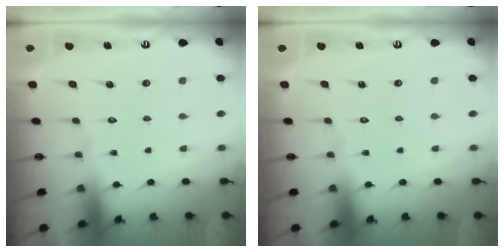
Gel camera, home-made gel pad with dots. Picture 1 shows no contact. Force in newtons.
{"total": 0.0}